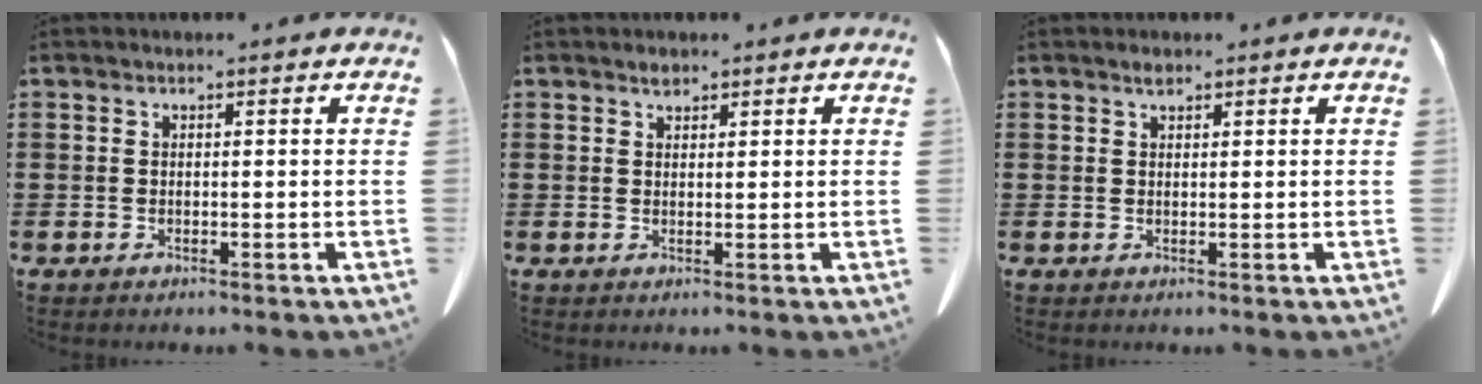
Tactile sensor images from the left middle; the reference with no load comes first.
{"total": 1.3, "force": [1.0, 0.6, 0.4], "torque": [-0.004, -0.004, 0.019]}
{"total": 0.9, "force": [0.7, 0.3, 0.5], "torque": [-0.013, -0.001, 0.015]}